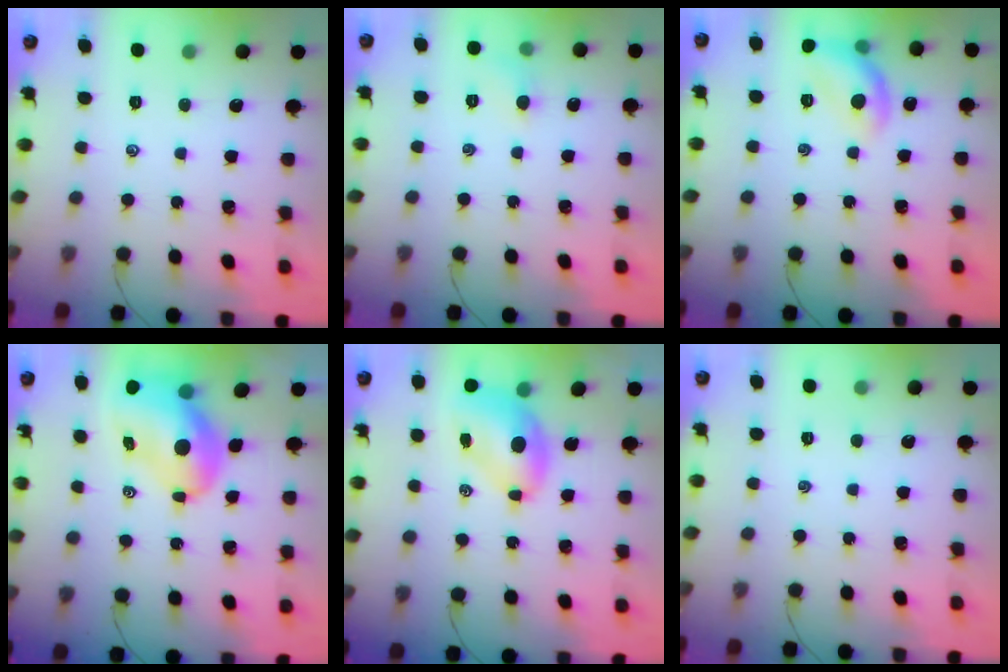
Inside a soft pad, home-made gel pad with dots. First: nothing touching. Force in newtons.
{"total": 4.5, "press": 4.2, "slide": 1.5}
{"total": 11.5, "press": 11.4, "slide": 0.7}
{"total": 10.8, "press": 10.3, "slide": 3.1}
{"total": 7.1, "press": 6.9, "slide": 1.6}
{"total": 0.0}